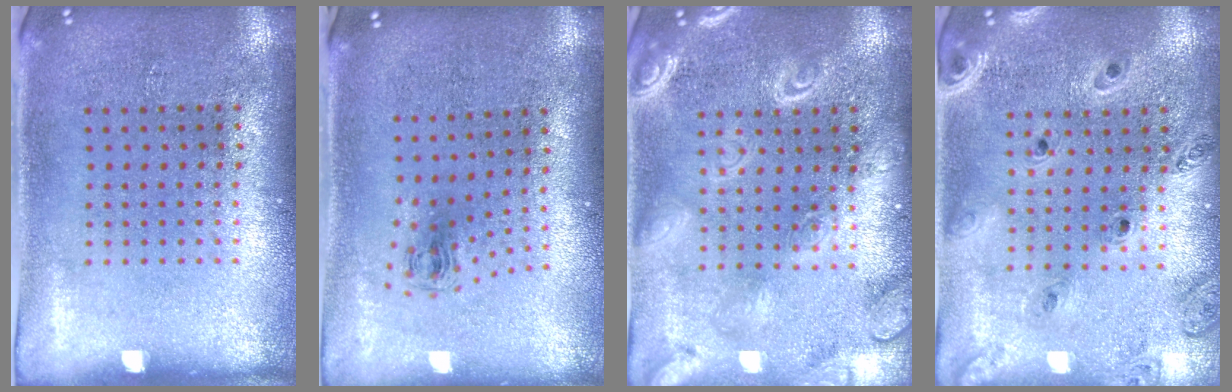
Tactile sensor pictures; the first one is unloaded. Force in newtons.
{"total": 0.7, "press": 0.4, "slide": 0.6}
{"total": 3.8, "press": 3.8, "slide": 0.5}
{"total": 1.3, "press": 1.3, "slide": 0.1}